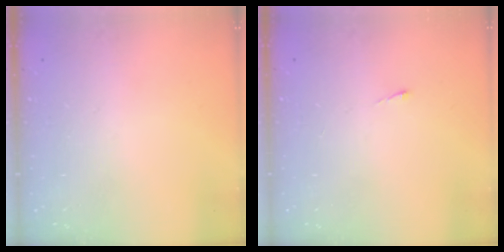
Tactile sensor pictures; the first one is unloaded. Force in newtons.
{"total": 2.7, "press": 2.7, "slide": 0.4}